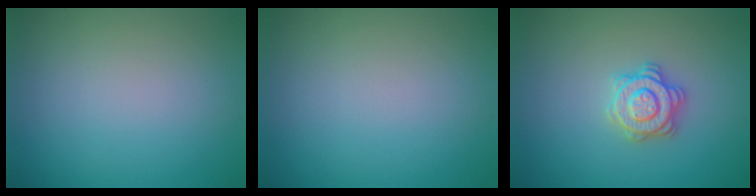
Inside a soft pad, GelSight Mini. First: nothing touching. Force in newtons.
{"total": 0.0}
{"total": 2.8, "press": 2.8, "slide": 0.2}